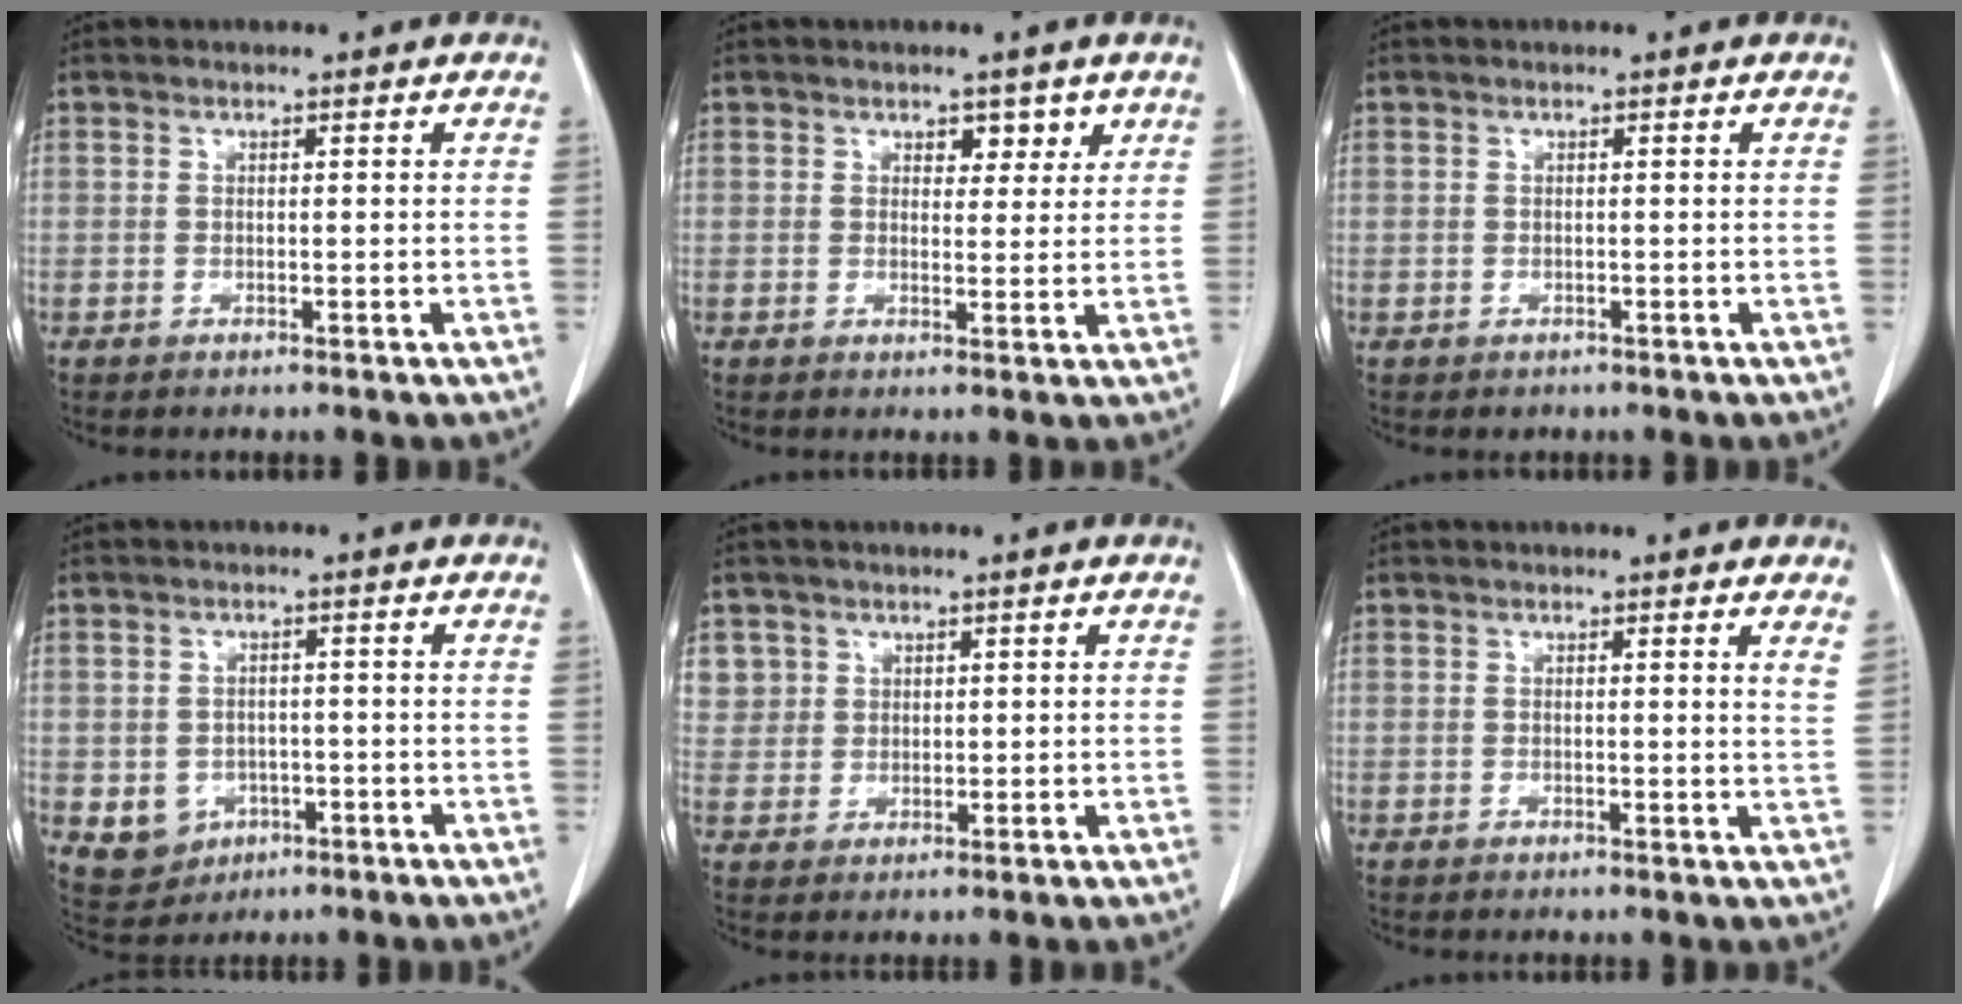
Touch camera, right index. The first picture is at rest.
{"total": 2.7, "force": [1.7, 1.6, 1.4], "torque": [-0.011, -0.001, 0.025]}
{"total": 0.8, "force": [-0.4, 0.7, -0.1], "torque": [-0.005, 0.003, -0.002]}
{"total": 5.7, "force": [-1.7, 5.1, 1.7], "torque": [-0.027, 0.003, -0.012]}
{"total": 4.4, "force": [2.2, 3.8, -0.1], "torque": [0.017, 0.002, 0.044]}
{"total": 1.6, "force": [1.3, -0.3, 1.0], "torque": [-0.022, -0.008, 0.009]}